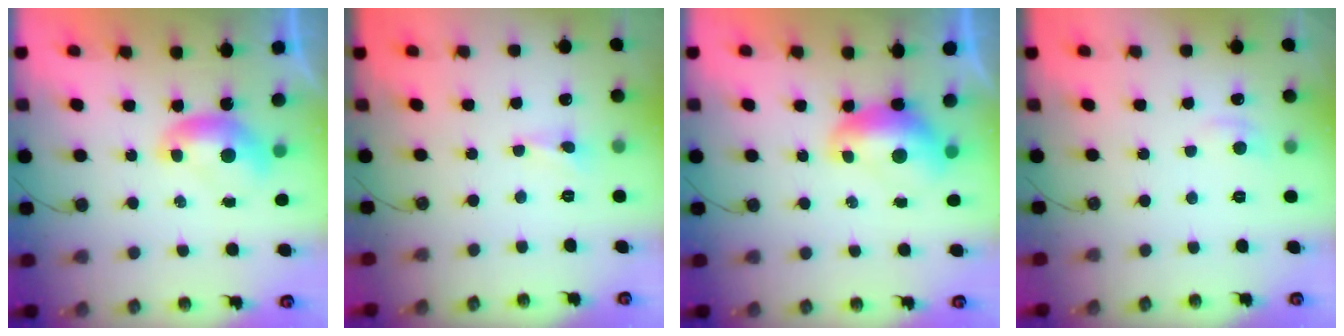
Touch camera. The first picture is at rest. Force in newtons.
{"total": 0.9, "press": 0.8, "slide": 0.2}
{"total": 1.6, "press": 1.4, "slide": 0.6}
{"total": 1.1, "press": 0.7, "slide": 0.8}